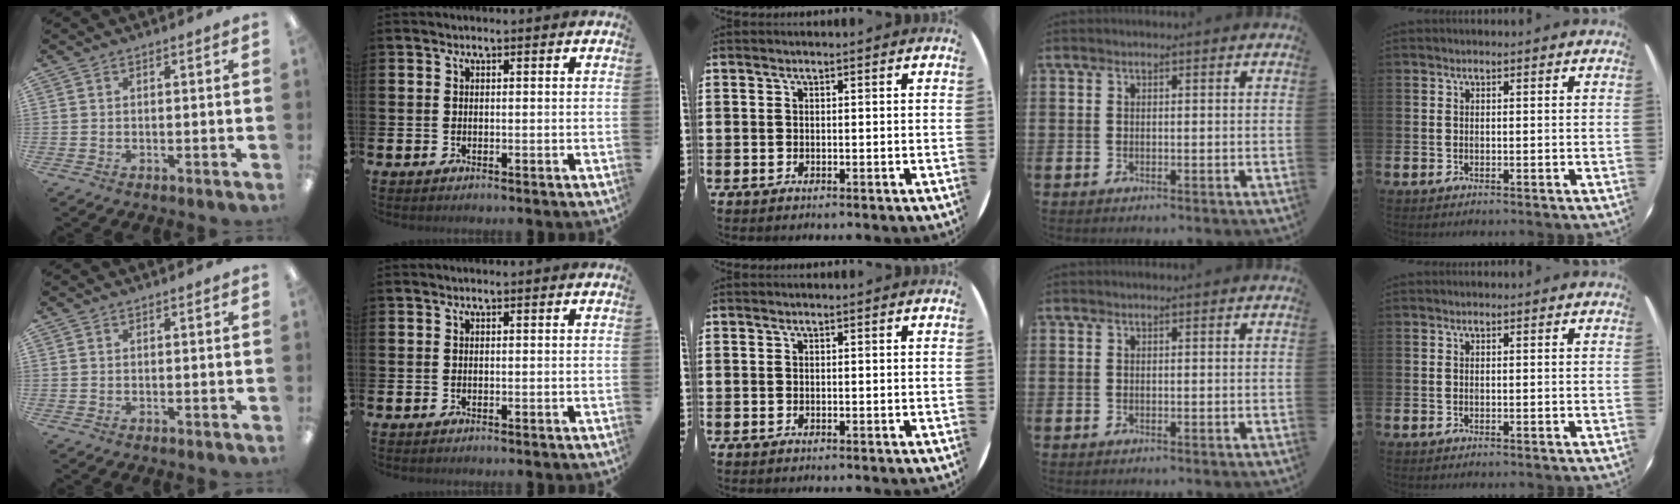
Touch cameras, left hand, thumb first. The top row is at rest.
{}